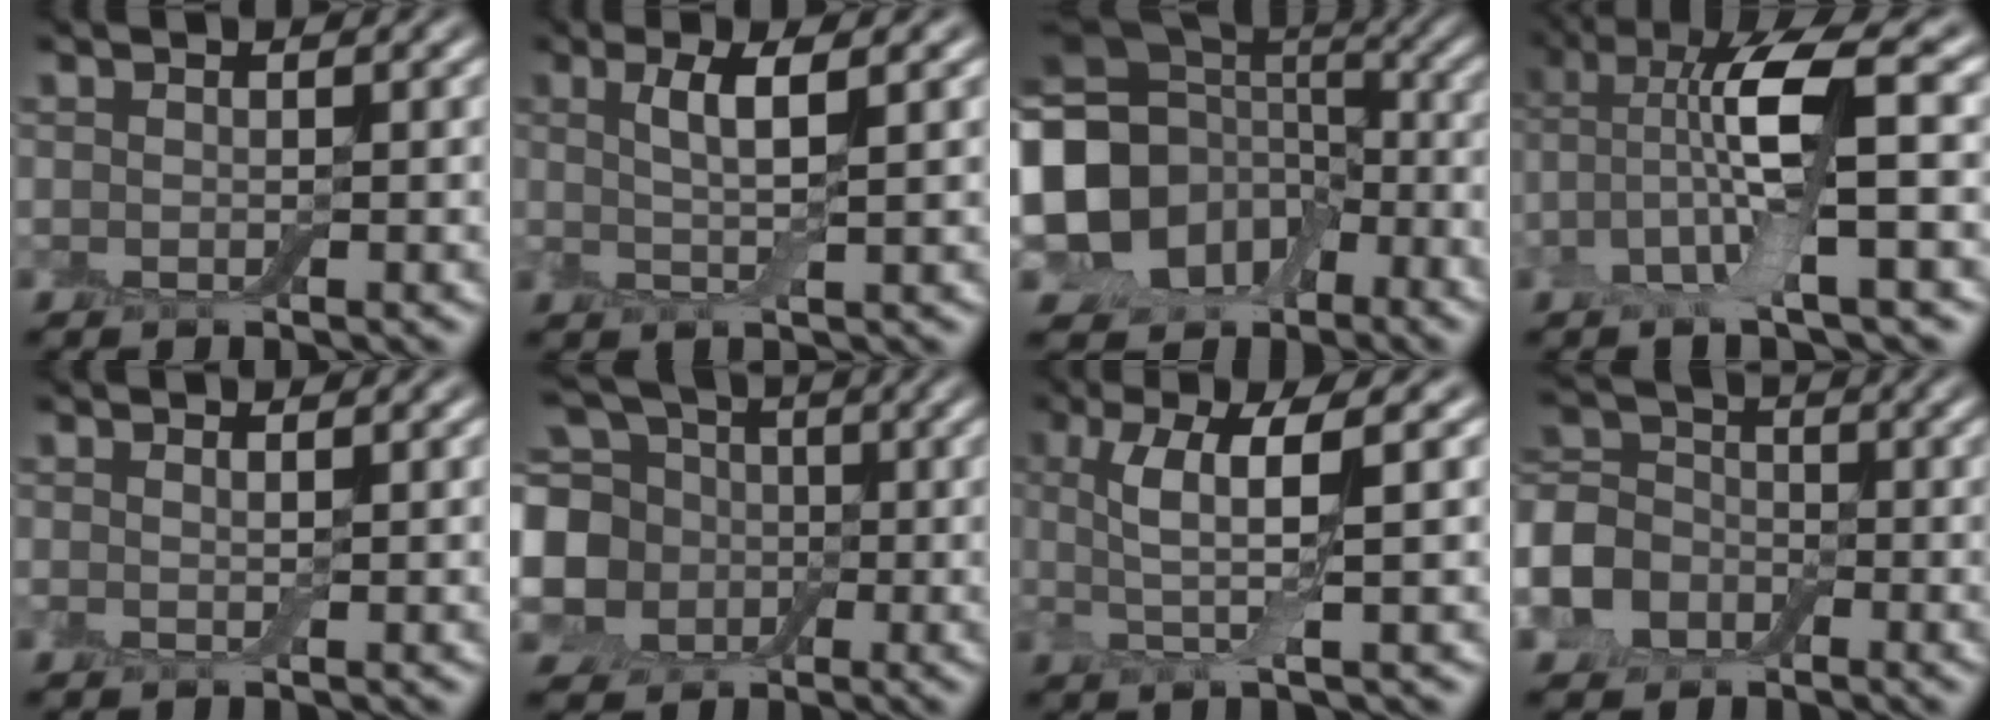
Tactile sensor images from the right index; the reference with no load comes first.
{"total": 3.4, "force": [0.7, 0.6, 3.3], "torque": [-0.060, -0.003, 0.012]}
{"total": 14.0, "force": [-4.7, 11.1, 7.1], "torque": [-0.171, -0.009, -0.102]}
{"total": 8.6, "force": [-0.3, 2.0, 8.3], "torque": [-0.169, 0.014, -0.011]}
{"total": 0.6, "force": [0.3, 0.0, 0.5], "torque": [-0.013, -0.003, 0.005]}
{"total": 9.2, "force": [0.2, 7.9, 4.8], "torque": [-0.114, -0.005, -0.006]}
{"total": 5.7, "force": [1.1, 1.2, 5.5], "torque": [-0.111, 0.001, 0.015]}
{"total": 7.8, "force": [-3.0, 6.4, 3.2], "torque": [-0.078, -0.005, -0.089]}